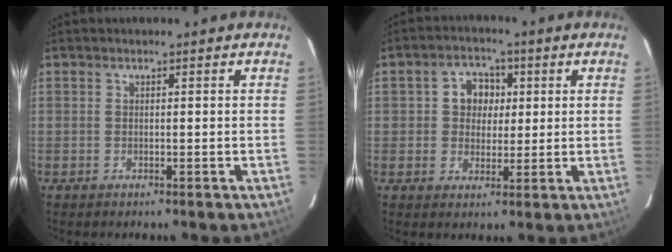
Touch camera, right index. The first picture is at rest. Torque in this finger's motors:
{"motor_torque": [0.09, -0.05, 0.26, 0.03]}